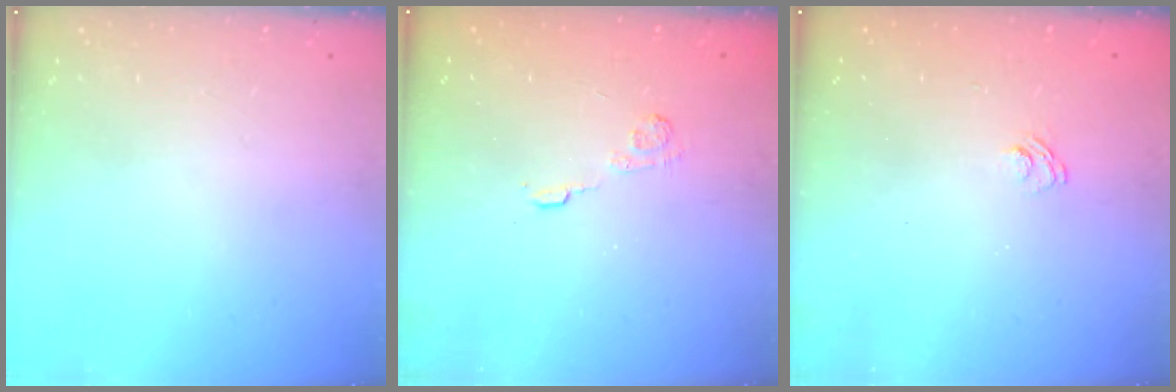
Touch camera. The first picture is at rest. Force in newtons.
{"total": 2.7, "press": 2.3, "slide": 1.4}
{"total": 2.0, "press": 1.5, "slide": 1.3}